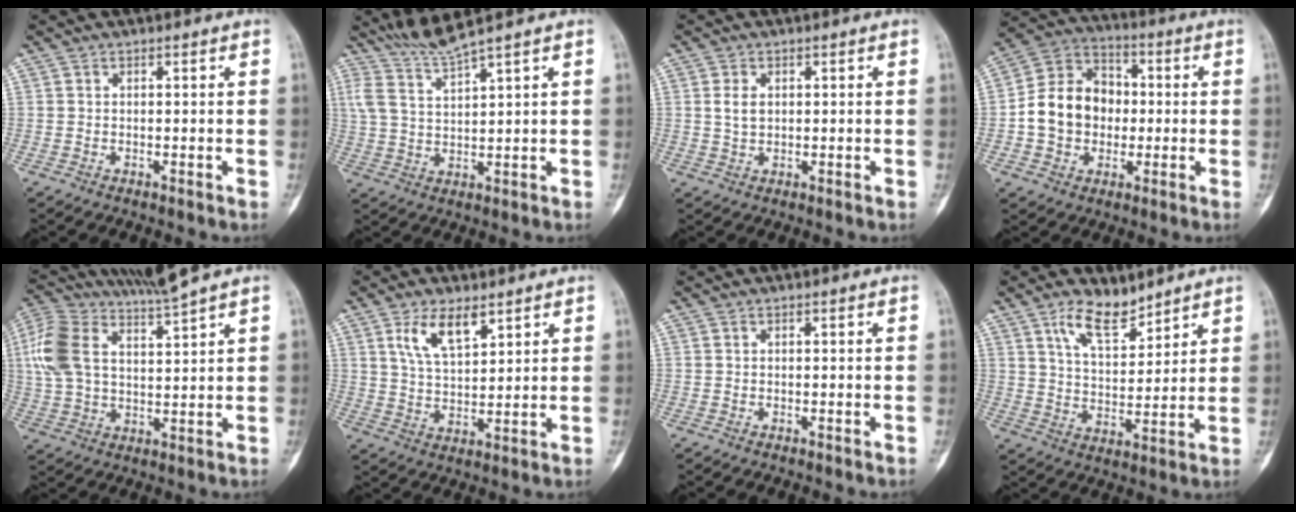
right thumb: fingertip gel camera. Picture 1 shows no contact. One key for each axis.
{"total": 5.1, "fx": 4.5, "fy": -1.2, "fz": 2.0, "tx": -0.048, "ty": -0.039, "tz": 0.102}
{"total": 2.9, "fx": 0.7, "fy": 1.9, "fz": 2.1, "tx": -0.034, "ty": -0.001, "tz": 0.016}
{"total": 13.7, "fx": -1.0, "fy": 11.2, "fz": 7.8, "tx": -0.103, "ty": 0.034, "tz": -0.025}
{"total": 9.8, "fx": 6.4, "fy": 2.1, "fz": 7.2, "tx": -0.172, "ty": -0.014, "tz": 0.139}
{"total": 8.1, "fx": 4.6, "fy": 3.4, "fz": 5.8, "tx": -0.092, "ty": -0.024, "tz": 0.089}
{"total": 0.0}
{"total": 9.0, "fx": 6.4, "fy": 3.8, "fz": 5.0, "tx": -0.069, "ty": -0.045, "tz": 0.119}